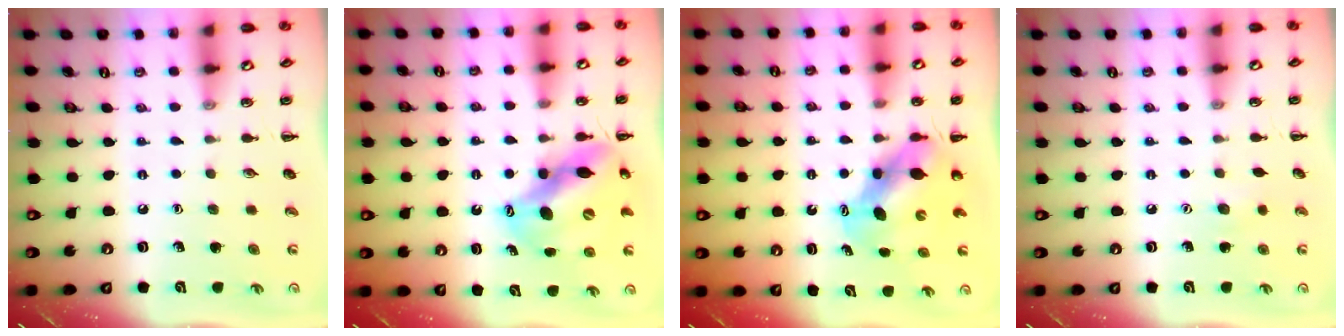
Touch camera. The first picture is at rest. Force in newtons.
{"total": 13.6, "press": 13.1, "slide": 3.6}
{"total": 6.4, "press": 6.3, "slide": 1.5}
{"total": 5.0, "press": 4.9, "slide": 0.8}